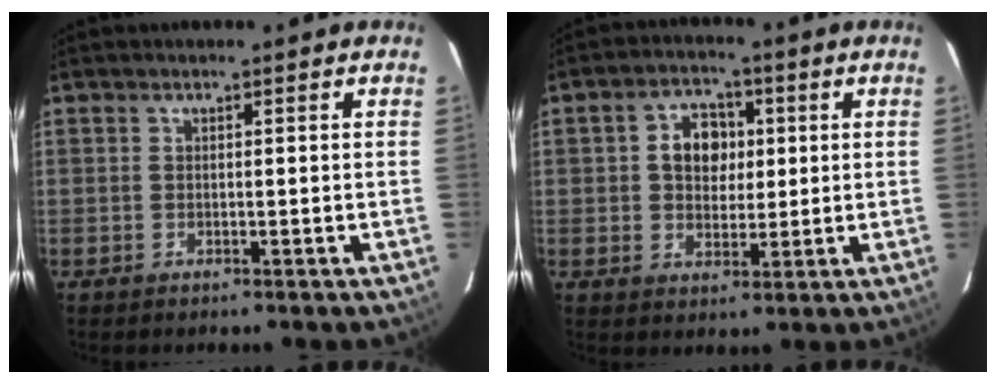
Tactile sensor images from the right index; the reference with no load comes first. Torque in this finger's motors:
{"motor_torque": [0.44, -0.18, 0.54, 0.07]}